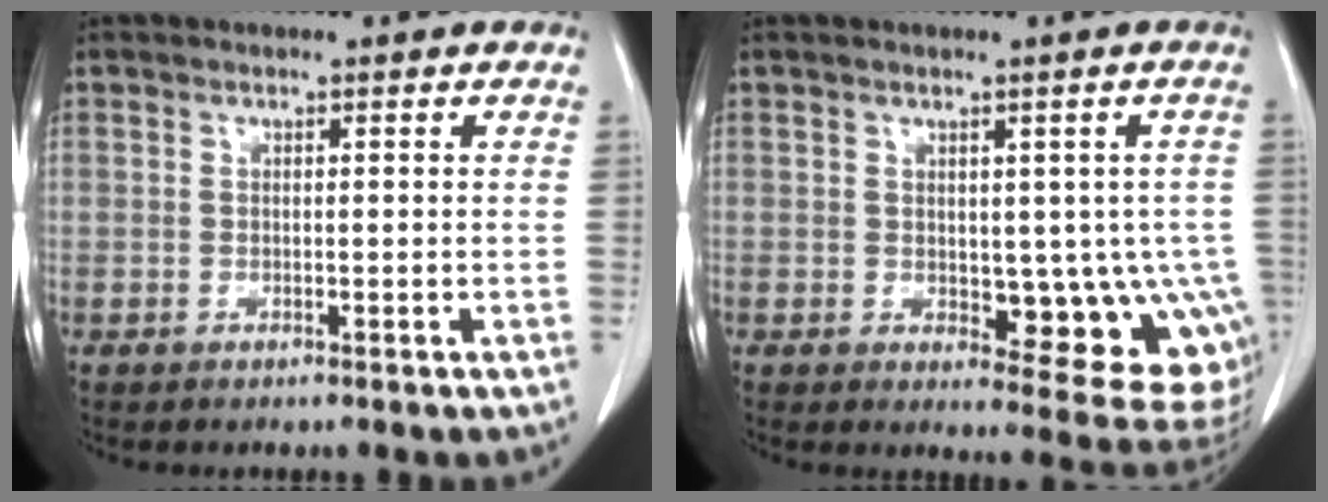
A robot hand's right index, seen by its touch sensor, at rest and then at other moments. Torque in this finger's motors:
{"motor_torque": [0.39, -0.18, 0.34, 0.03]}